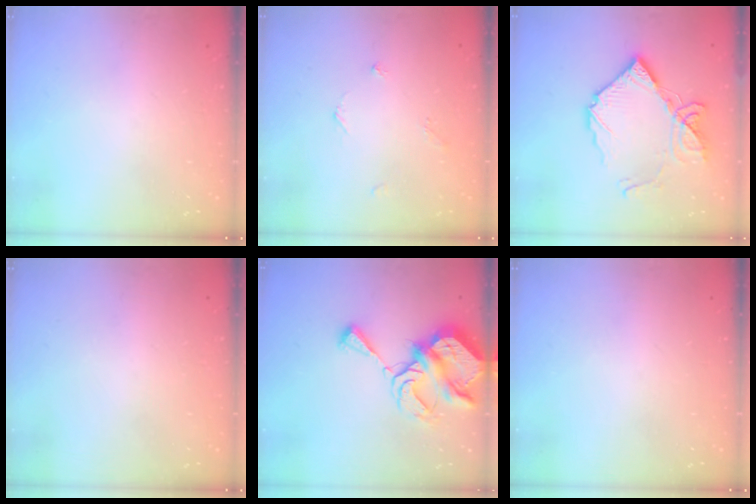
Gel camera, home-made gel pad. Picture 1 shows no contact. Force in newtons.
{"total": 3.6, "press": 3.5, "slide": 0.5}
{"total": 15.9, "press": 15.8, "slide": 2.0}
{"total": 1.9, "press": 1.9, "slide": 0.1}
{"total": 10.7, "press": 10.6, "slide": 1.0}
{"total": 0.0}